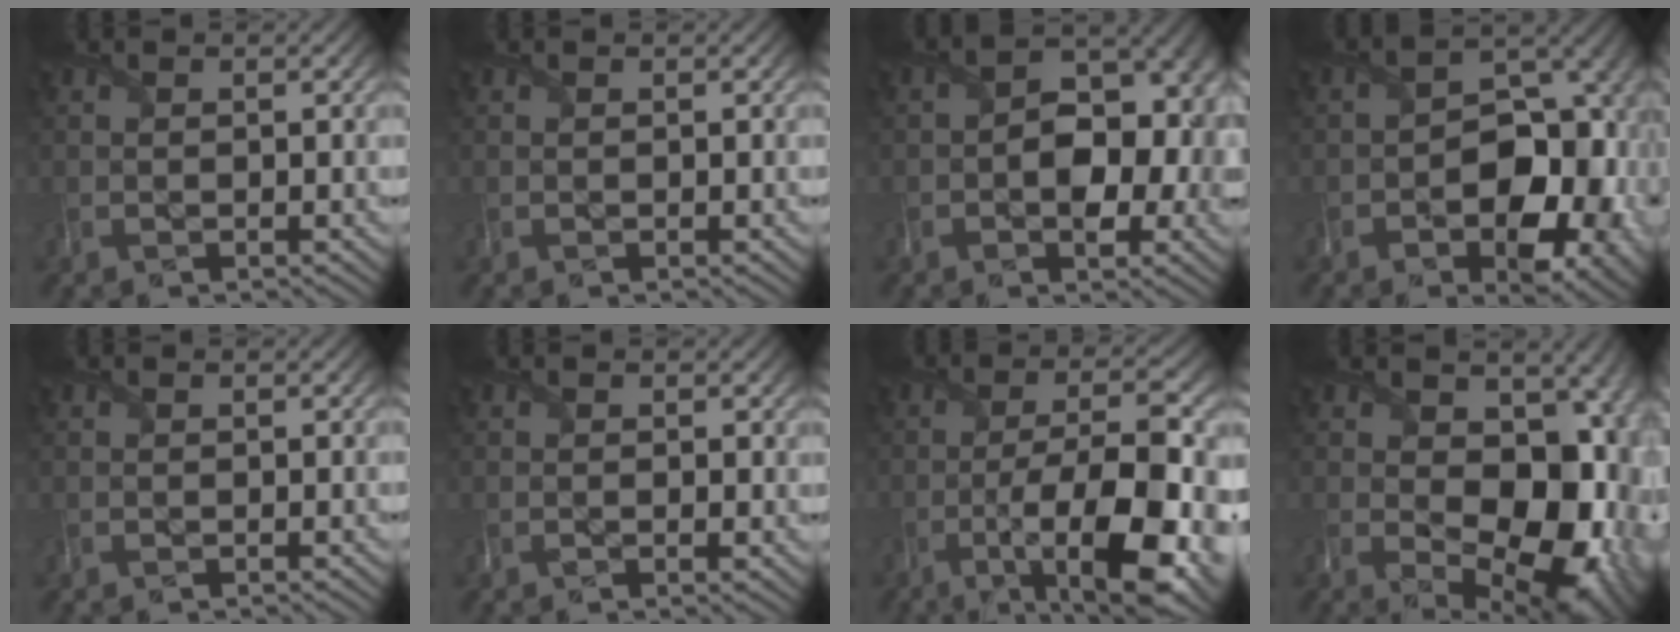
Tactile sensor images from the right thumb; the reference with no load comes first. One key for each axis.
{"total": 0.0}
{"total": 8.6, "fx": -1.1, "fy": 5.4, "fz": 6.6, "tx": -0.089, "ty": -0.006, "tz": -0.021}
{"total": 12.5, "fx": -3.5, "fy": 7.5, "fz": 9.4, "tx": -0.120, "ty": -0.017, "tz": -0.053}
{"total": 0.0}
{"total": 0.8, "fx": 0.0, "fy": 0.4, "fz": 0.7, "tx": -0.013, "ty": -0.005, "tz": 0.000}
{"total": 14.9, "fx": -5.5, "fy": 4.9, "fz": 13.0, "tx": -0.193, "ty": -0.002, "tz": -0.083}
{"total": 16.5, "fx": -0.1, "fy": 10.8, "fz": 12.4, "tx": -0.145, "ty": -0.029, "tz": 0.021}